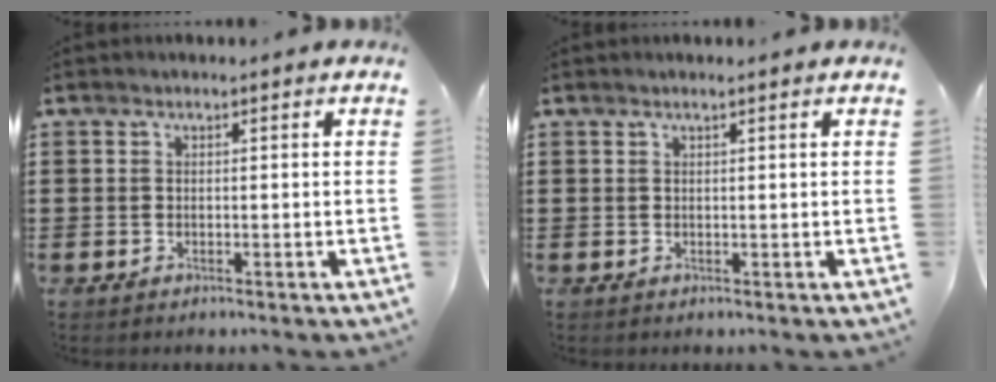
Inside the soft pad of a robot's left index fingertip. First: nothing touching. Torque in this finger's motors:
{"motor_torque": [0.34, 0.37, 0.01, 0.01]}